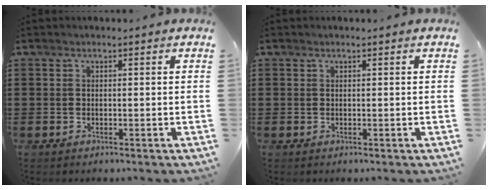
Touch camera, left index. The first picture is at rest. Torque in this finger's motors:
{"motor_torque": [-0.27, 0.06, -0.02, -0.01]}